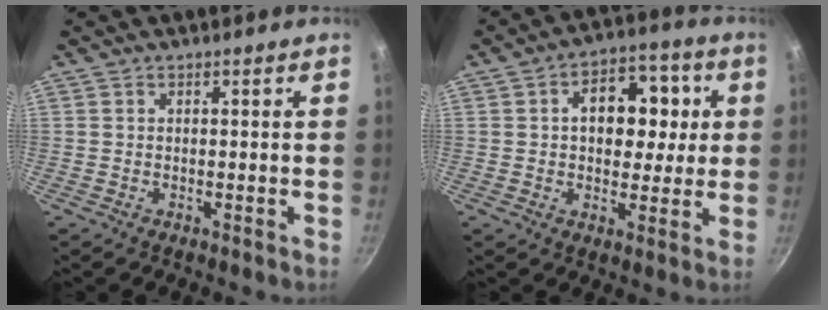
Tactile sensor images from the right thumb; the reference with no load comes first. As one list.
[{"total": 12.4, "force": [2.2, 8.7, 8.6], "torque": [-0.082, 0.011, 0.020]}]